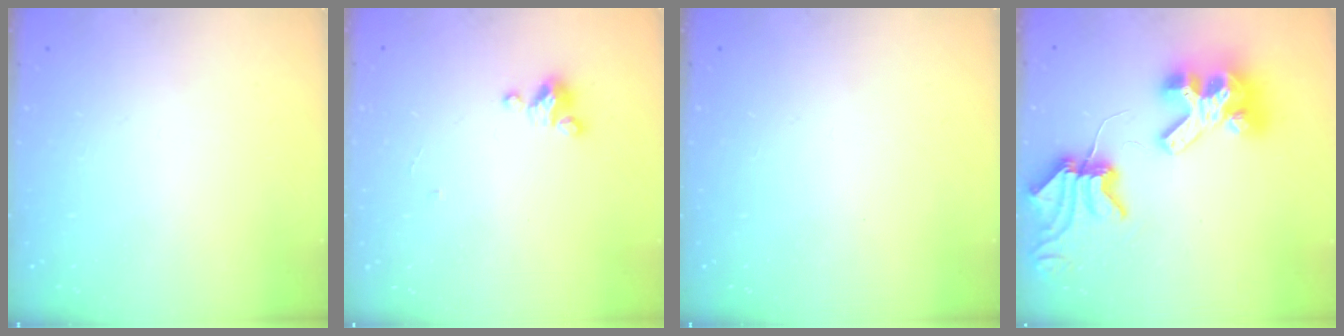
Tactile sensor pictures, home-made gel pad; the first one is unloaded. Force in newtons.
{"total": 3.2, "press": 3.2, "slide": 0.3}
{"total": 0.0}
{"total": 15.7, "press": 15.6, "slide": 1.8}